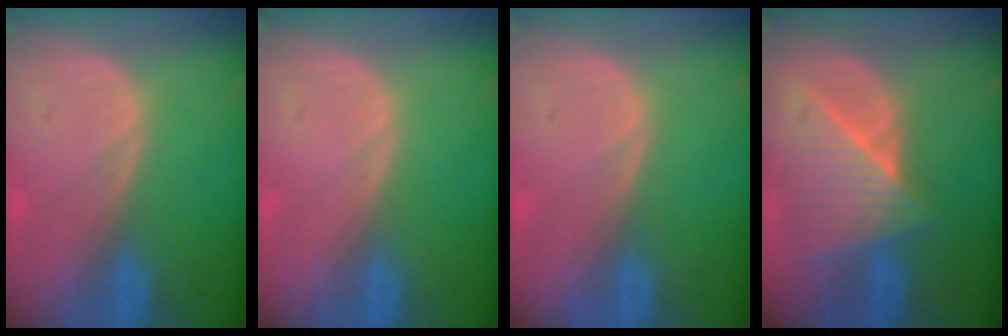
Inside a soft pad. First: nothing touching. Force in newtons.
{"total": 0.0}
{"total": 0.0}
{"total": 7.7, "press": 7.3, "slide": 2.5}